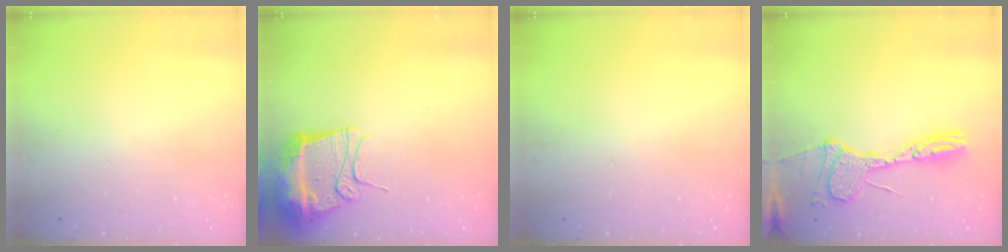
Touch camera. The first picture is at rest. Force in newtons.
{"total": 13.4, "press": 13.4, "slide": 1.3}
{"total": 0.0}
{"total": 15.7, "press": 15.6, "slide": 1.4}